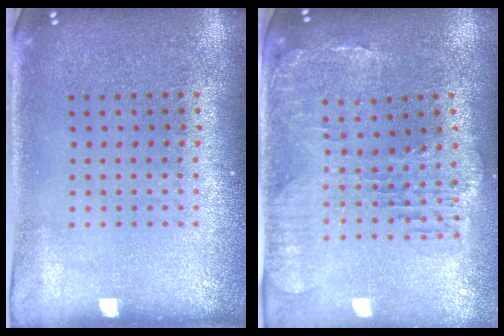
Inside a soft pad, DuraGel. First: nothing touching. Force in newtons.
{"total": 1.5, "press": 1.4, "slide": 0.4}